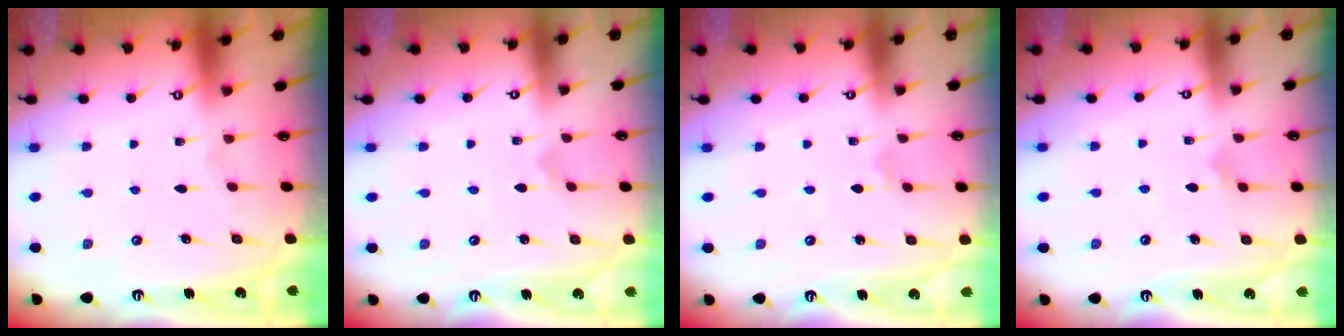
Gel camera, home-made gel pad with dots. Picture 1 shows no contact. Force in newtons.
{"total": 0.7, "press": 0.7, "slide": 0.1}
{"total": 1.3, "press": 1.3, "slide": 0.1}
{"total": 4.6, "press": 4.5, "slide": 0.5}